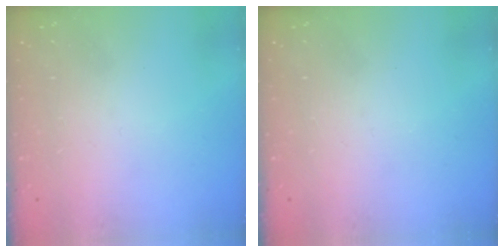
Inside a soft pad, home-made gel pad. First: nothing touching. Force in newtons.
{"total": 0.0}